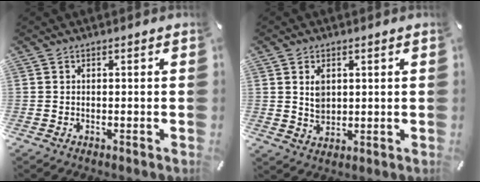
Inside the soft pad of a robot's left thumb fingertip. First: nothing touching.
{"total": 4.1, "force": [1.4, 3.2, 2.2], "torque": [-0.035, -0.001, 0.023]}